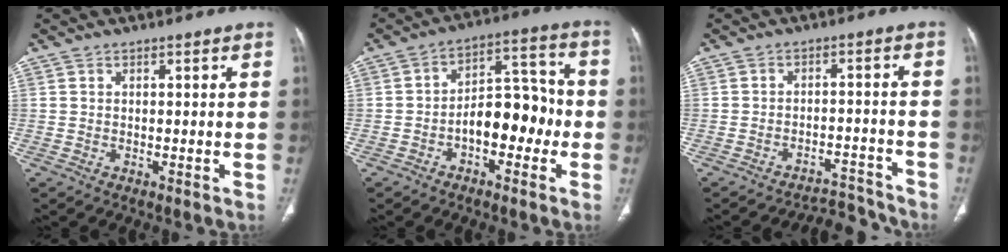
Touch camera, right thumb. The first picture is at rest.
{"total": 11.1, "force": [-3.0, 6.5, 8.5], "torque": [-0.094, 0.051, -0.055]}
{"total": 6.8, "force": [-6.7, 1.1, -0.6], "torque": [0.012, 0.068, -0.096]}